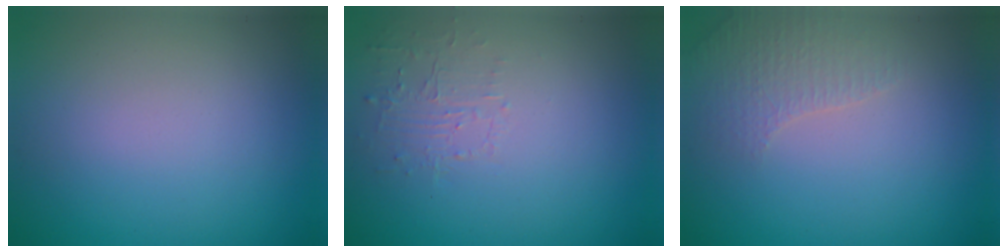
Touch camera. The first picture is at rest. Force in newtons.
{"total": 1.5, "press": 0.1, "slide": 1.5}
{"total": 2.3, "press": 2.2, "slide": 0.7}